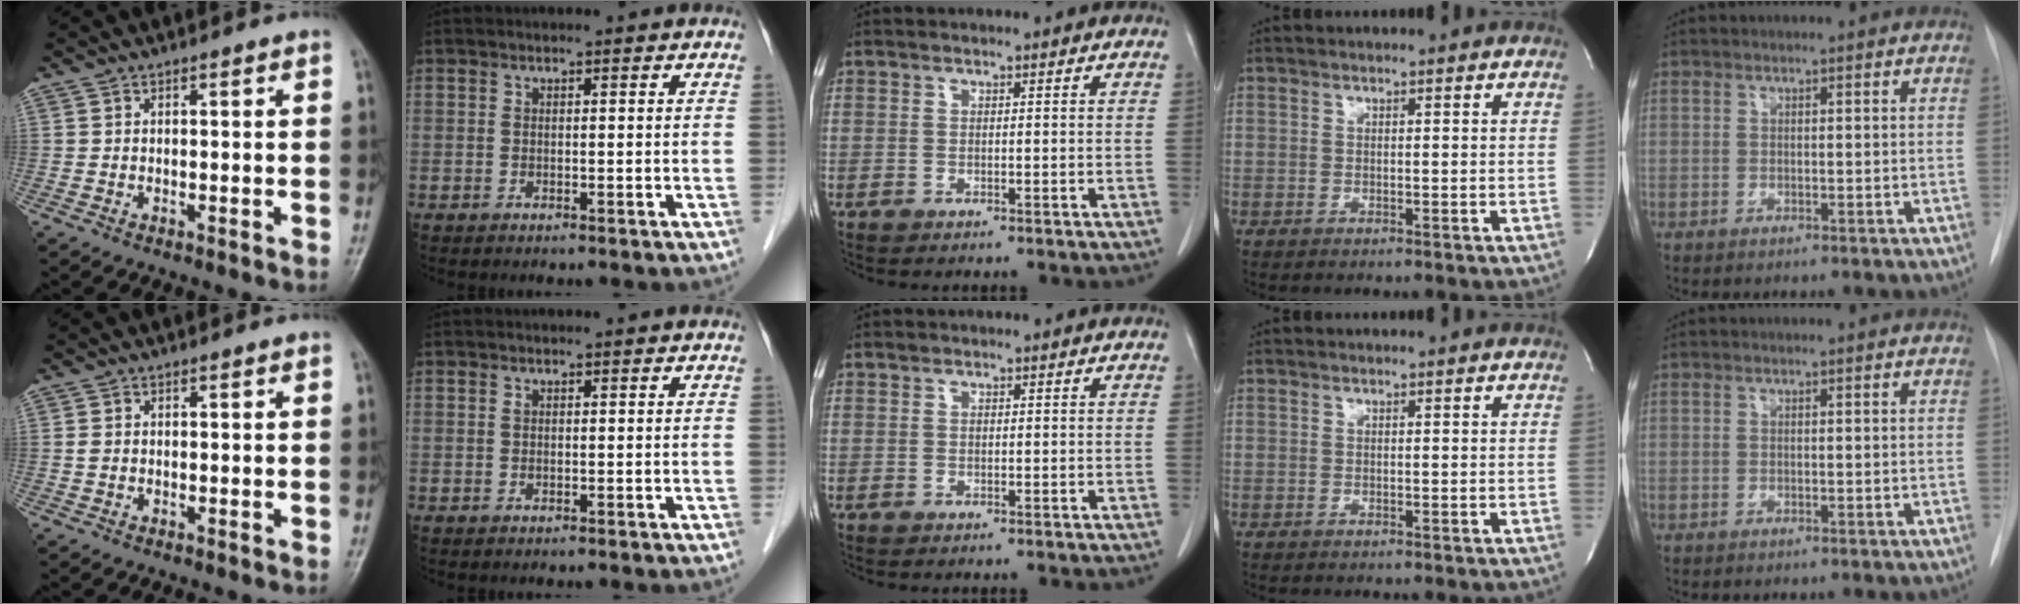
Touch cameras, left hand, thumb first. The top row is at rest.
{"thumb": {"total": 0.8, "force": [0.0, 0.7, 0.5], "torque": [-0.008, 0.005, 0.002]}, "middle": {"total": 0.5, "force": [0.3, 0.4, 0.3], "torque": [-0.005, 0.004, 0.004]}}